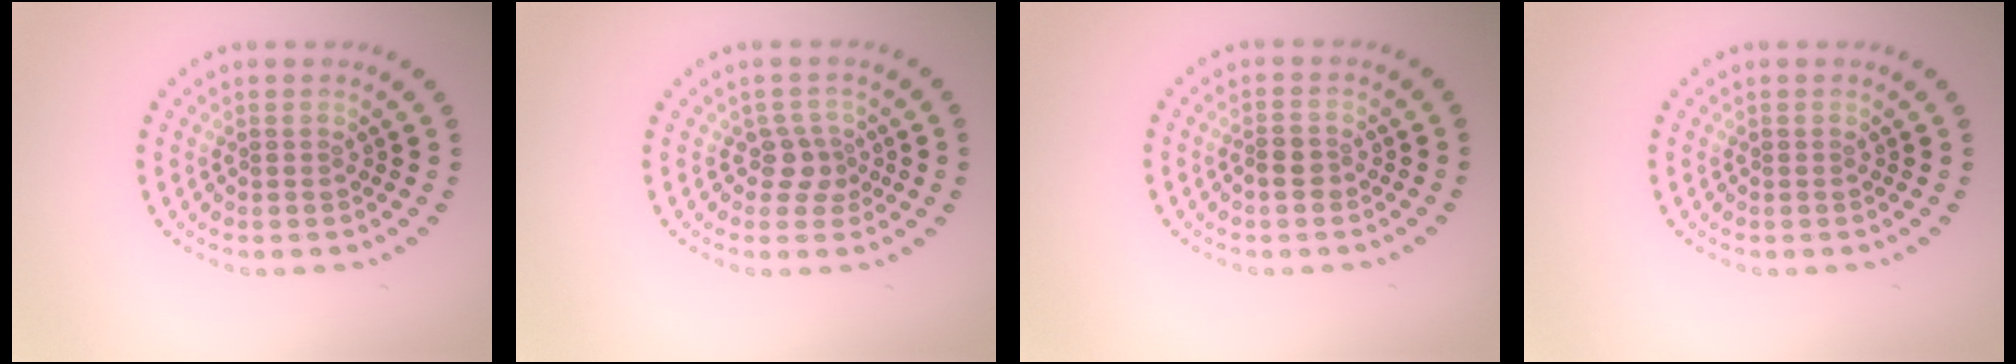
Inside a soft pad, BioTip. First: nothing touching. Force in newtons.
{"total": 2.1, "press": 1.6, "slide": 1.4}
{"total": 1.5, "press": 1.4, "slide": 0.5}
{"total": 0.0}